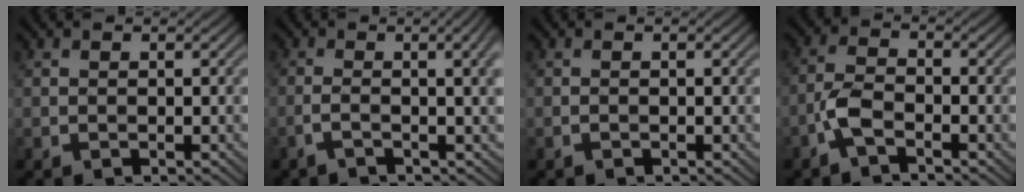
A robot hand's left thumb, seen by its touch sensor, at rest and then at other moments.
{"total": 6.6, "force": [-0.4, 1.8, 6.4], "torque": [-0.078, 0.008, -0.015]}
{"total": 0.8, "force": [-0.2, 0.0, 0.8], "torque": [-0.016, 0.003, -0.006]}
{"total": 3.7, "force": [-2.2, 1.2, 2.7], "torque": [-0.066, 0.007, -0.057]}